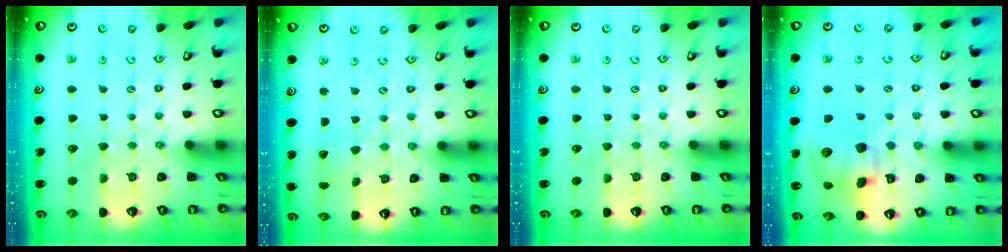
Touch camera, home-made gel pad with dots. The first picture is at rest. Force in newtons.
{"total": 1.5, "press": 1.5, "slide": 0.0}
{"total": 0.0}
{"total": 14.3, "press": 14.1, "slide": 2.5}